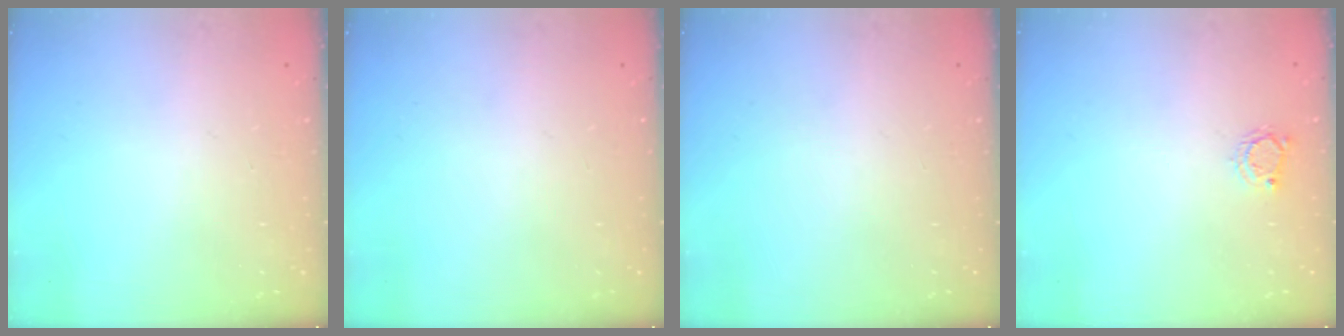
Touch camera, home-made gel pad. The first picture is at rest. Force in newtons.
{"total": 0.0}
{"total": 0.0}
{"total": 3.6, "press": 3.6, "slide": 0.5}